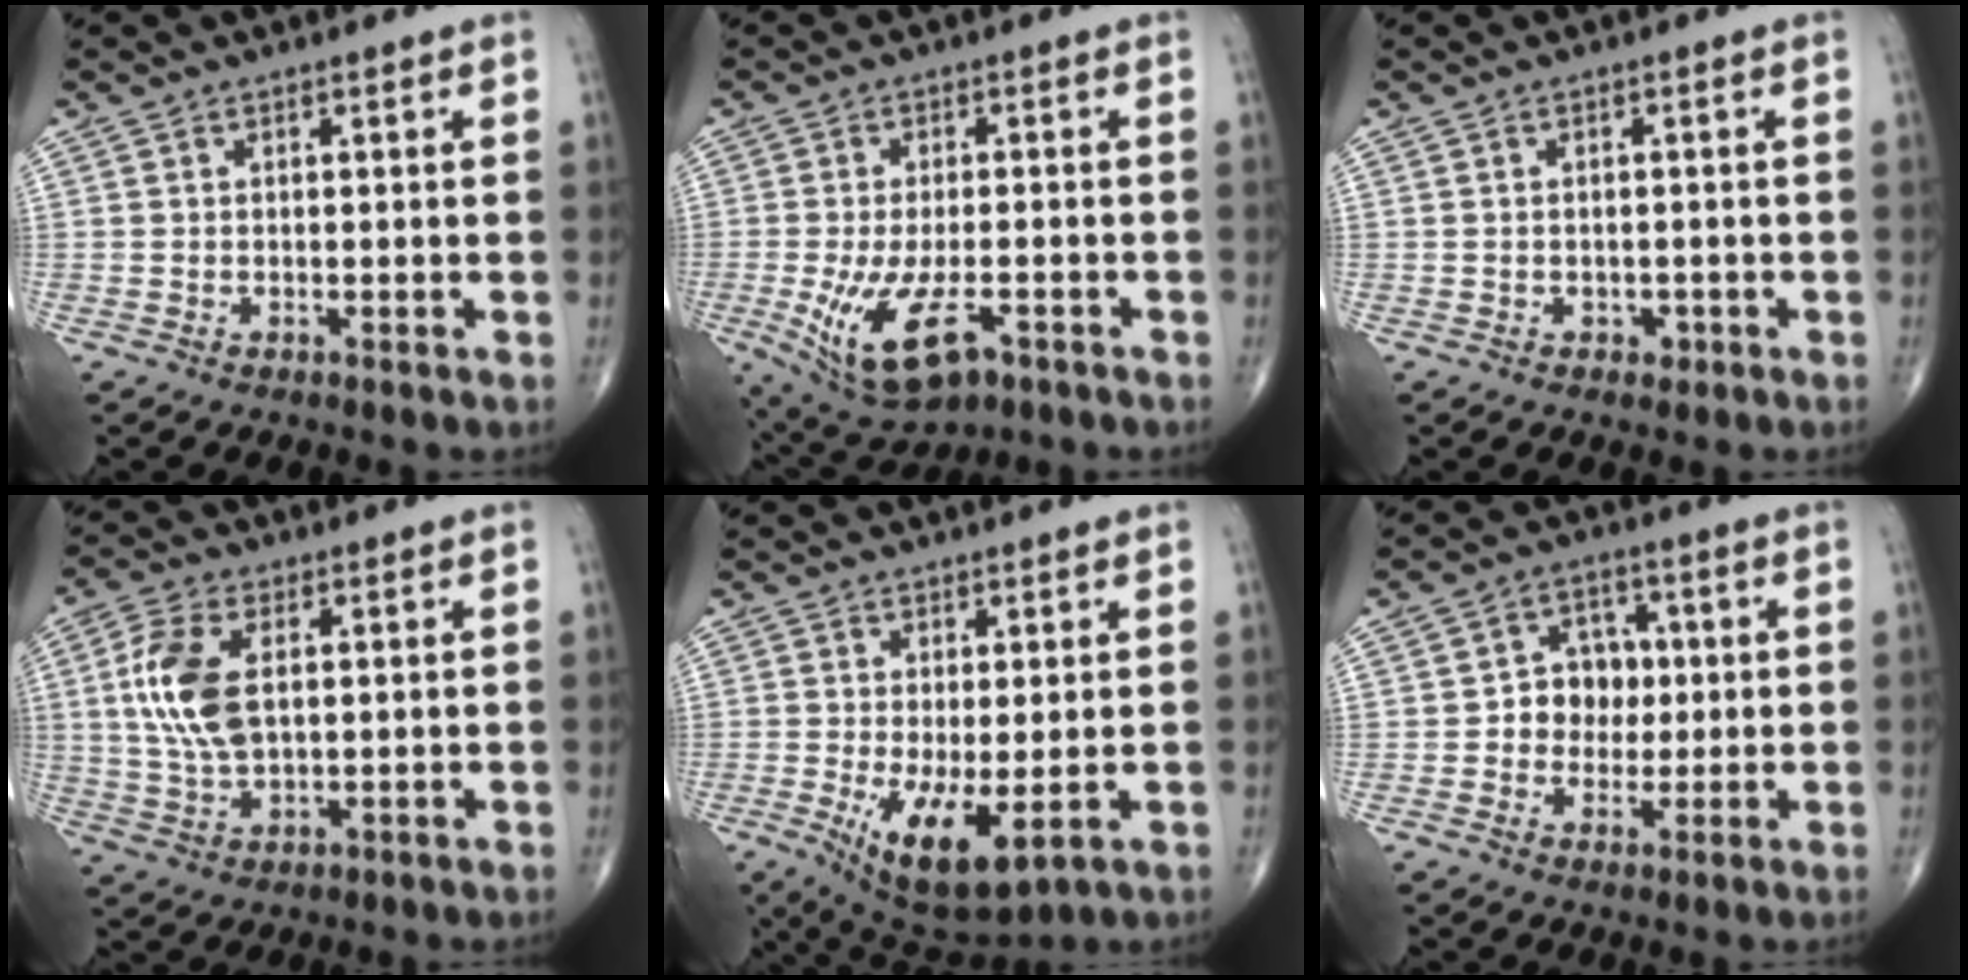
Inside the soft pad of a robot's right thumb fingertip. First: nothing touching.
{"total": 12.3, "force": [-4.8, 5.5, 9.9], "torque": [-0.182, 0.001, -0.069]}
{"total": 1.5, "force": [-0.6, 1.2, 0.6], "torque": [0.000, 0.002, -0.008]}
{"total": 10.7, "force": [1.8, 5.8, 8.8], "torque": [-0.185, -0.002, 0.036]}
{"total": 10.0, "force": [-2.2, 3.8, 9.0], "torque": [-0.152, -0.025, -0.021]}
{"total": 7.3, "force": [0.1, 6.2, 3.8], "torque": [-0.006, 0.013, -0.005]}